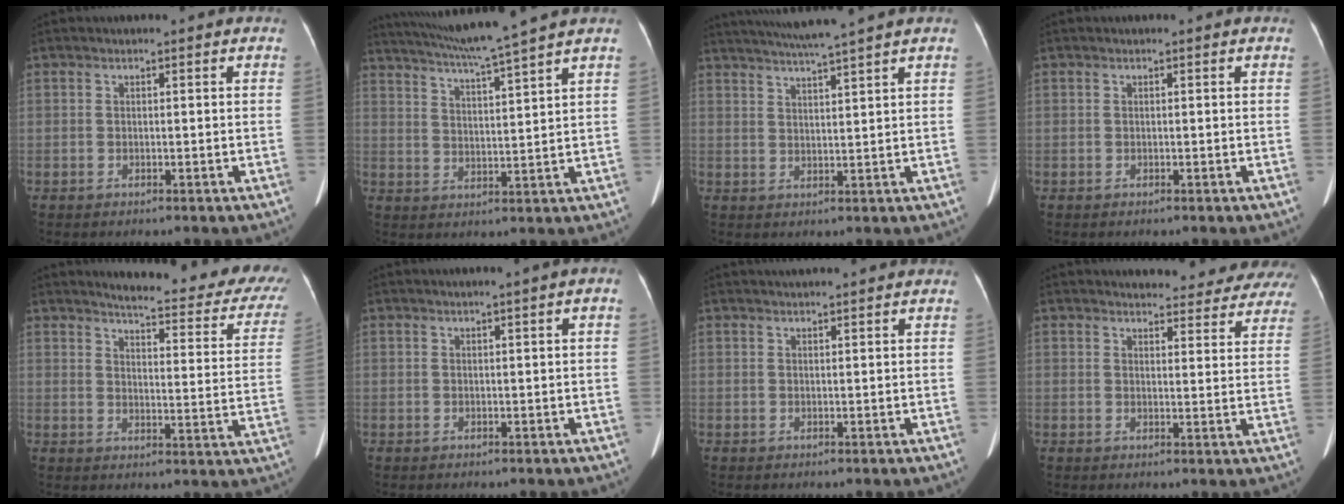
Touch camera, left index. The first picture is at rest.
{"total": 12.0, "force": [10.2, -2.2, 5.8], "torque": [-0.105, -0.001, 0.161]}
{"total": 8.5, "force": [7.3, -1.9, 3.9], "torque": [-0.065, 0.009, 0.111]}
{"total": 0.0}
{"total": 22.2, "force": [19.8, 3.6, 9.4], "torque": [-0.103, -0.076, 0.213]}
{"total": 1.8, "force": [0.8, -0.3, 1.6], "torque": [-0.026, 0.004, 0.013]}
{"total": 4.7, "force": [4.4, -0.3, 1.6], "torque": [-0.018, 0.027, 0.057]}
{"total": 17.5, "force": [16.7, 4.0, 3.5], "torque": [-0.018, -0.035, 0.174]}